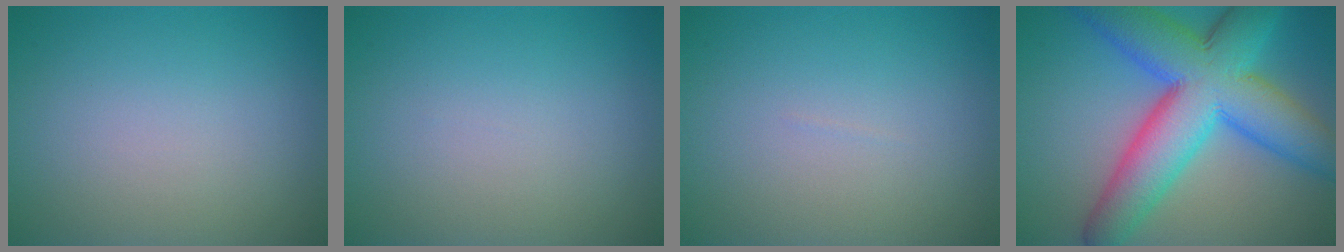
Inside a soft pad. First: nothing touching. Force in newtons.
{"total": 0.0}
{"total": 0.0}
{"total": 12.6, "press": 12.6, "slide": 0.2}